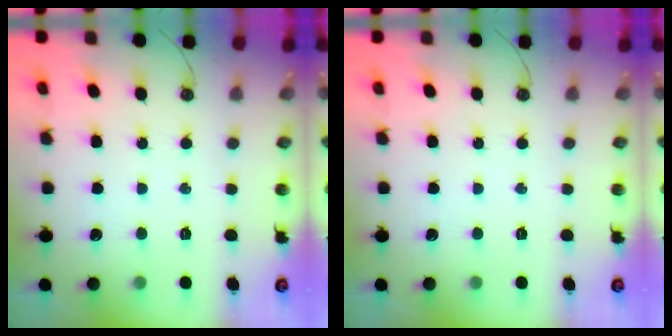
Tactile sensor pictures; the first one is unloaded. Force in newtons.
{"total": 0.0}